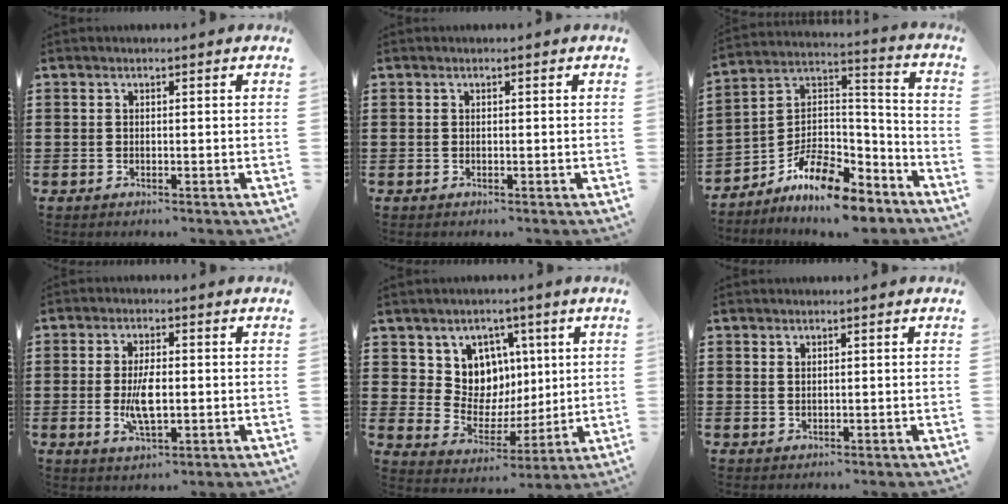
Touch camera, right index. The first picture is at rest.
{"total": 0.0}
{"total": 11.4, "force": [-9.0, 3.8, 5.8], "torque": [-0.111, 0.029, -0.176]}
{"total": 6.2, "force": [-0.5, 2.5, 5.6], "torque": [-0.122, -0.005, -0.014]}
{"total": 8.6, "force": [3.6, 7.5, 1.8], "torque": [-0.063, -0.035, 0.071]}
{"total": 0.9, "force": [0.8, 0.5, 0.3], "torque": [-0.007, 0.002, 0.015]}